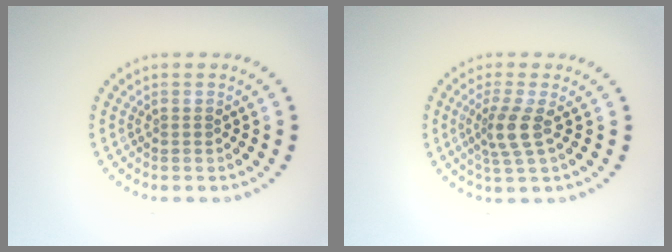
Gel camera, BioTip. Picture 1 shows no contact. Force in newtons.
{"total": 2.8, "press": 2.1, "slide": 1.8}